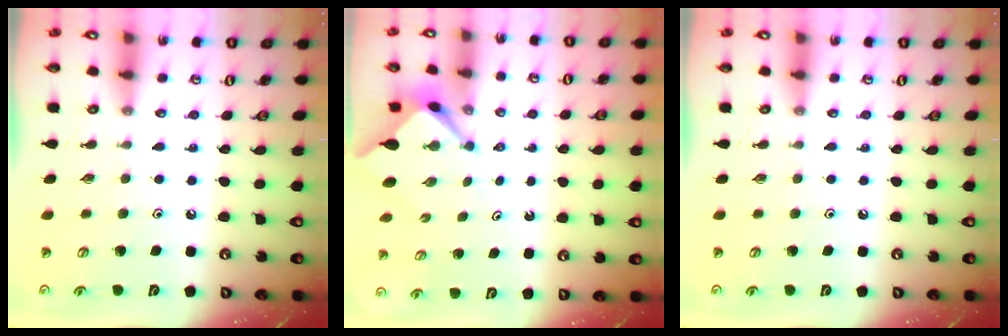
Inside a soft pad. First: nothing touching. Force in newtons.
{"total": 2.8, "press": 2.7, "slide": 0.4}
{"total": 0.0}